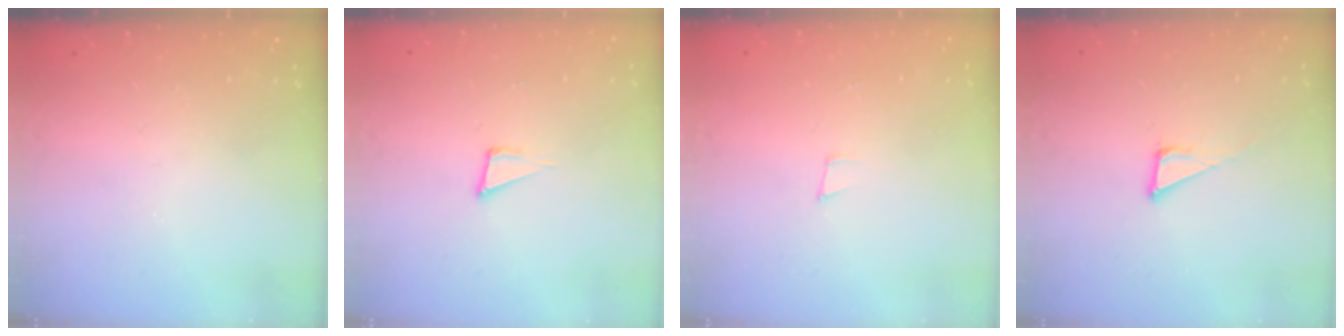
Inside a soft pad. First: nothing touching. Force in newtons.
{"total": 4.0, "press": 2.7, "slide": 2.9}
{"total": 3.3, "press": 1.9, "slide": 2.7}
{"total": 4.3, "press": 4.3, "slide": 0.2}